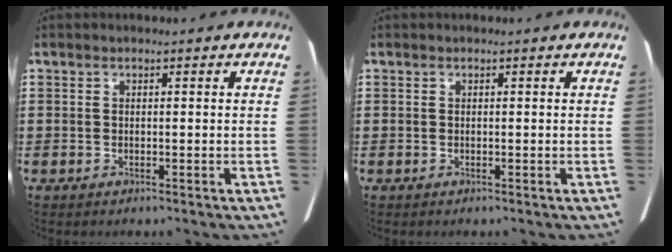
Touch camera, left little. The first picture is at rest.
{"total": 0.0}